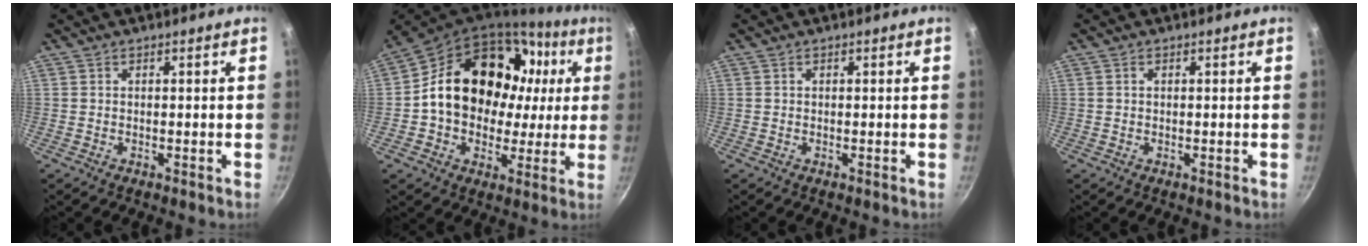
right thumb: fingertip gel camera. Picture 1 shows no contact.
{"total": 23.9, "force": [4.2, 18.1, 15.0], "torque": [-0.227, 0.036, 0.072]}
{"total": 0.0}
{"total": 0.7, "force": [0.1, 0.5, 0.4], "torque": [-0.006, 0.004, 0.003]}